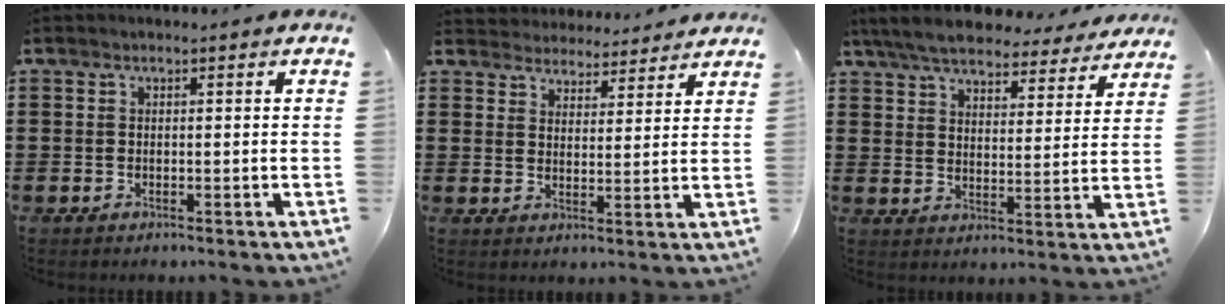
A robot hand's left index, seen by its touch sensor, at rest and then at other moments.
{"total": 4.0, "force": [4.0, 0.6, -0.2], "torque": [-0.014, -0.021, 0.072]}
{"total": 6.9, "force": [6.5, 1.0, 2.1], "torque": [-0.069, -0.032, 0.115]}